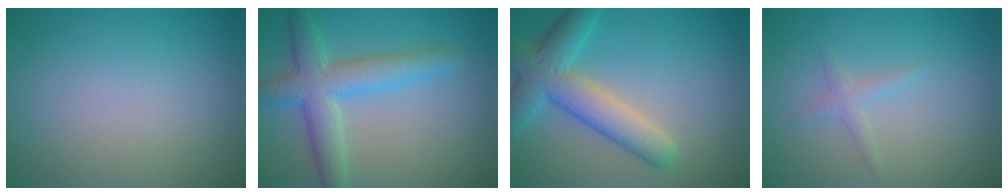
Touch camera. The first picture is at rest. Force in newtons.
{"total": 5.5, "press": 5.5, "slide": 0.3}
{"total": 6.1, "press": 6.1, "slide": 0.3}
{"total": 1.2, "press": 1.2, "slide": 0.1}